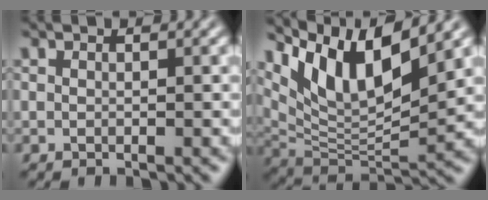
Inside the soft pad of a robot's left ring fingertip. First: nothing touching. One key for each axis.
{"total": 9.3, "fx": 5.3, "fy": 3.3, "fz": 6.9, "tx": -0.127, "ty": 0.002, "tz": 0.107}